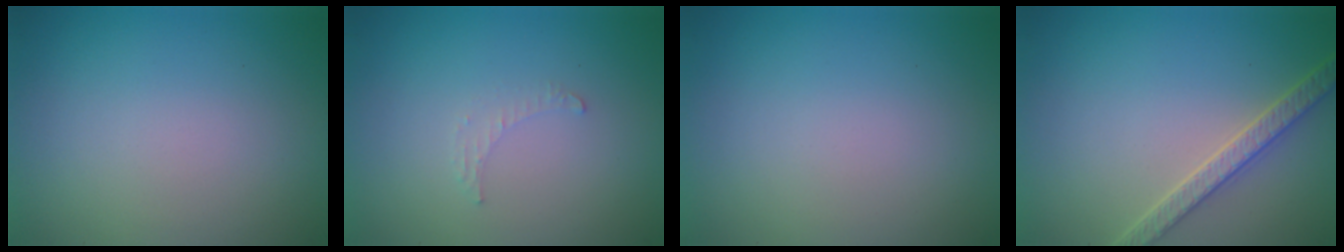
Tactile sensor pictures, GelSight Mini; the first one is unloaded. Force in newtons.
{"total": 0.8, "press": 0.8, "slide": 0.3}
{"total": 0.0}
{"total": 3.1, "press": 2.9, "slide": 0.9}